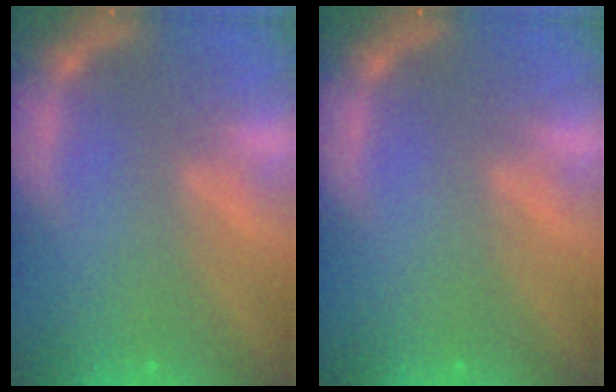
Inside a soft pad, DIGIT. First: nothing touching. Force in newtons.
{"total": 0.0}